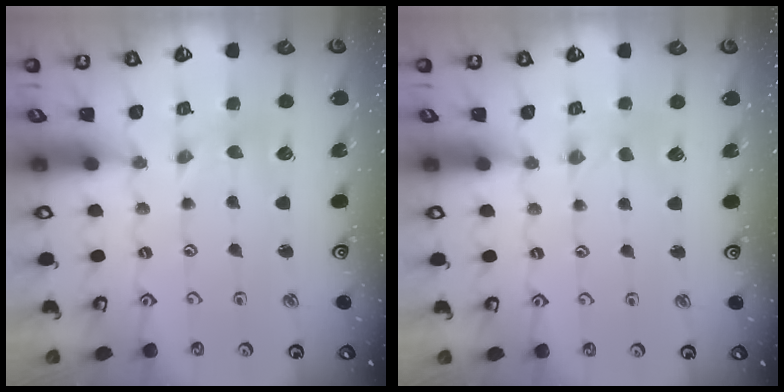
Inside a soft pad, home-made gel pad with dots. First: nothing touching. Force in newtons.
{"total": 0.0}